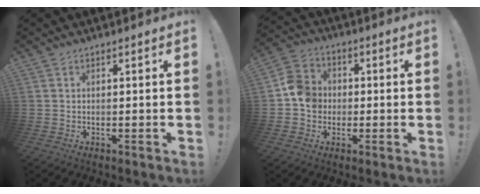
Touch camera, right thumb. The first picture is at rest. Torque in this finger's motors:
{"motor_torque": [0.52, 0.95, 0.39, -0.41, 0.00]}